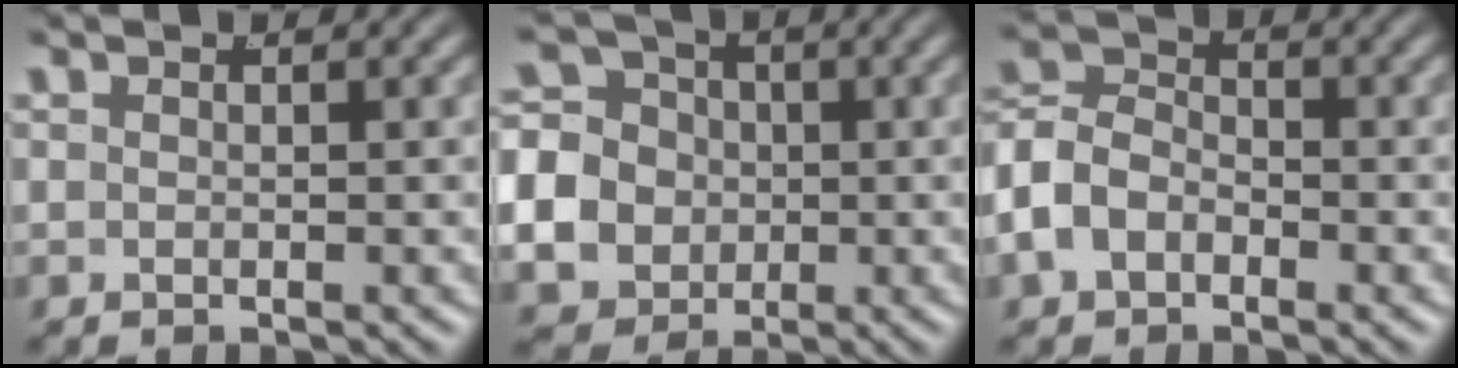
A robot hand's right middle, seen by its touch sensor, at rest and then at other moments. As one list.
[{"total": 13.9, "force": [-1.8, 12.9, 4.7], "torque": [-0.131, -0.046, -0.037]}, {"total": 6.6, "force": [-1.4, 5.8, 2.8], "torque": [-0.073, -0.008, -0.030]}]